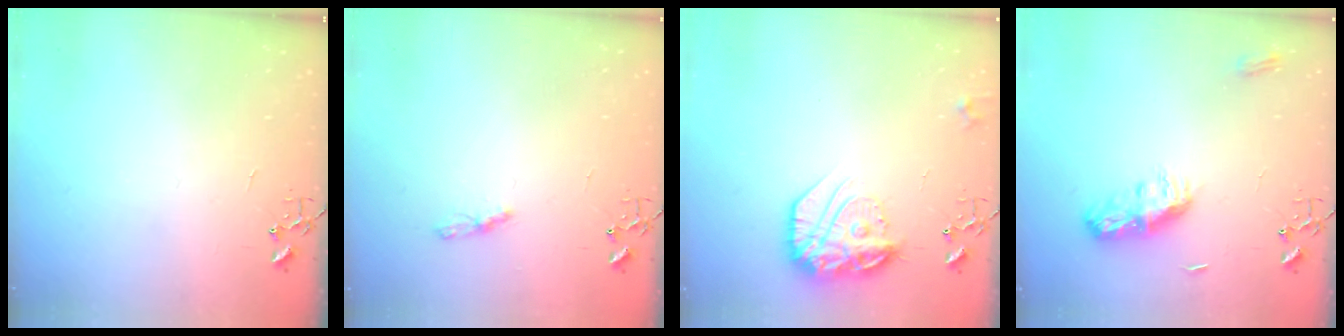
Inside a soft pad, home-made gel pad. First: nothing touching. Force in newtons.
{"total": 4.7, "press": 4.7, "slide": 0.4}
{"total": 17.3, "press": 17.3, "slide": 1.3}
{"total": 9.0, "press": 9.0, "slide": 0.1}